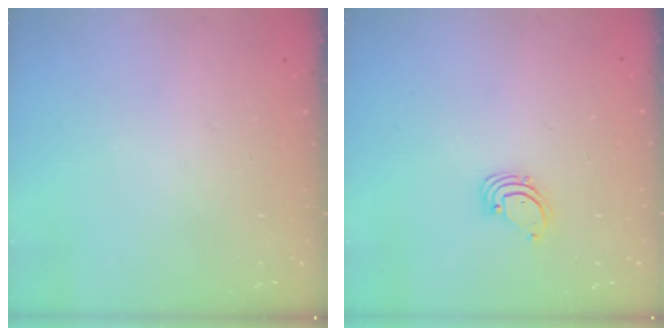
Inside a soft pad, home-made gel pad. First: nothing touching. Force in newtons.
{"total": 1.6, "press": 1.6, "slide": 0.1}